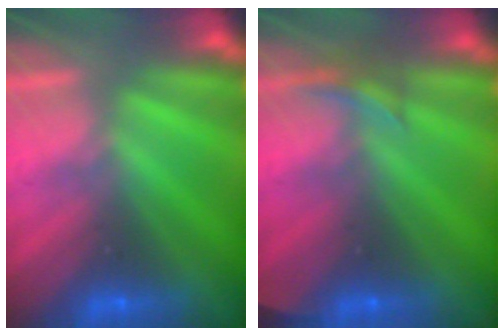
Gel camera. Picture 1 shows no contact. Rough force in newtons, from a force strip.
{"total": 2.8}